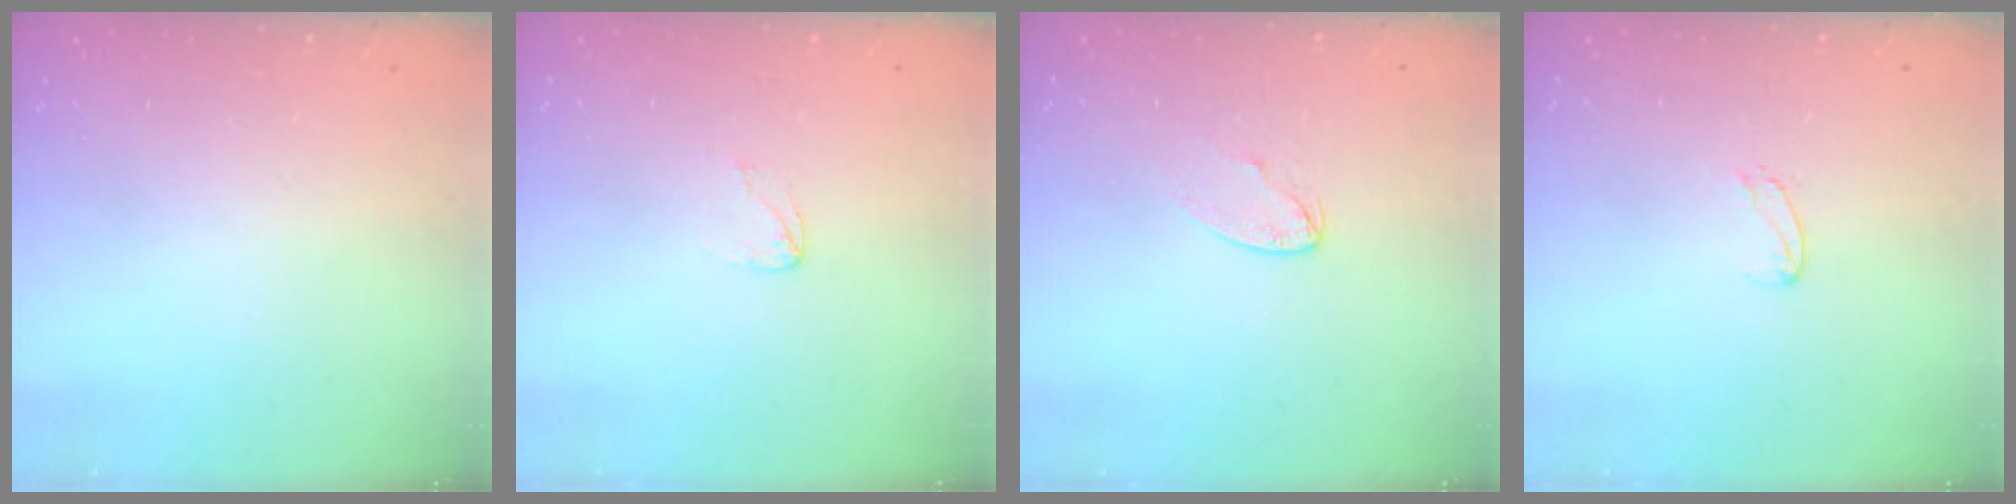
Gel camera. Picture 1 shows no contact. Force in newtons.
{"total": 2.7, "press": 2.7, "slide": 0.2}
{"total": 4.1, "press": 4.0, "slide": 0.4}
{"total": 3.7, "press": 3.7, "slide": 0.3}